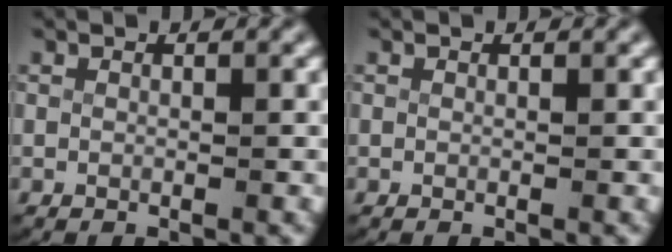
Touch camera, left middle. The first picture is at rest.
{"total": 0.0}